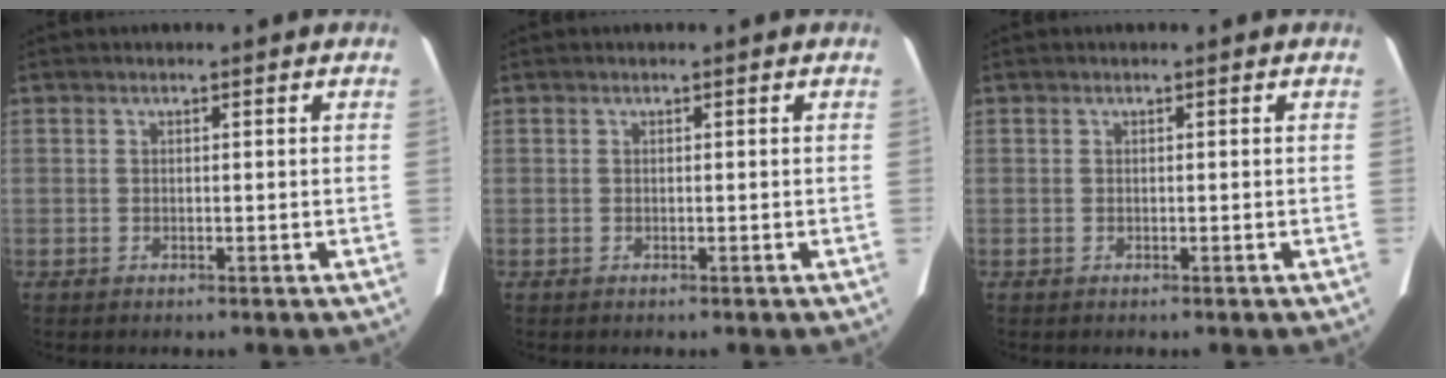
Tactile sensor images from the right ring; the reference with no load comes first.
{"total": 0.0}
{"total": 0.0}